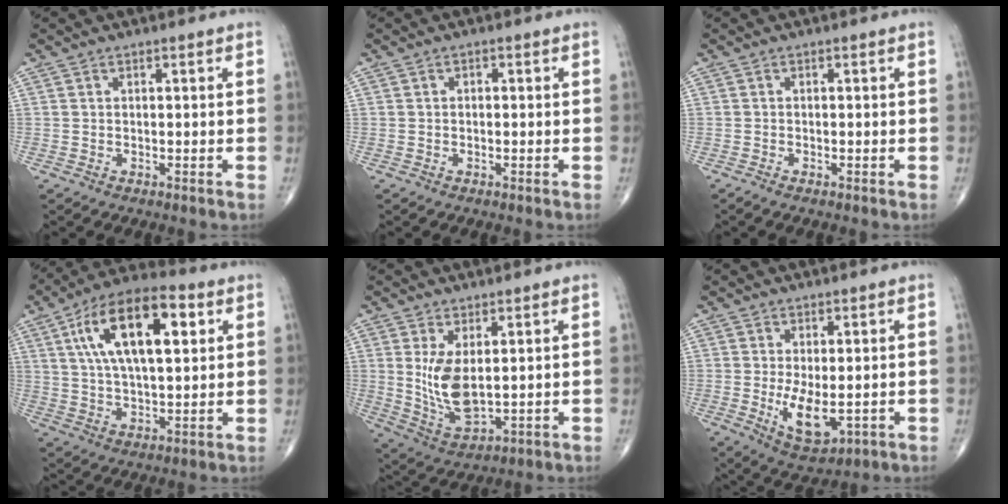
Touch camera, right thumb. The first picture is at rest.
{"total": 0.6, "force": [-0.1, 0.4, 0.4], "torque": [-0.002, 0.002, -0.005]}
{"total": 0.6, "force": [-0.5, 0.0, 0.4], "torque": [-0.016, -0.003, -0.014]}
{"total": 18.1, "force": [5.8, 7.8, 15.2], "torque": [-0.254, 0.006, 0.094]}
{"total": 6.1, "force": [1.3, 2.6, 5.4], "torque": [-0.105, -0.020, 0.037]}
{"total": 7.5, "force": [-0.9, 3.4, 6.6], "torque": [-0.109, -0.021, -0.001]}